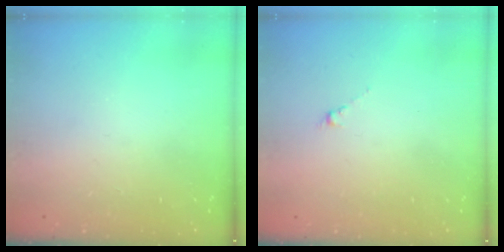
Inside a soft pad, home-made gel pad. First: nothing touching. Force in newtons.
{"total": 0.5, "press": 0.3, "slide": 0.4}